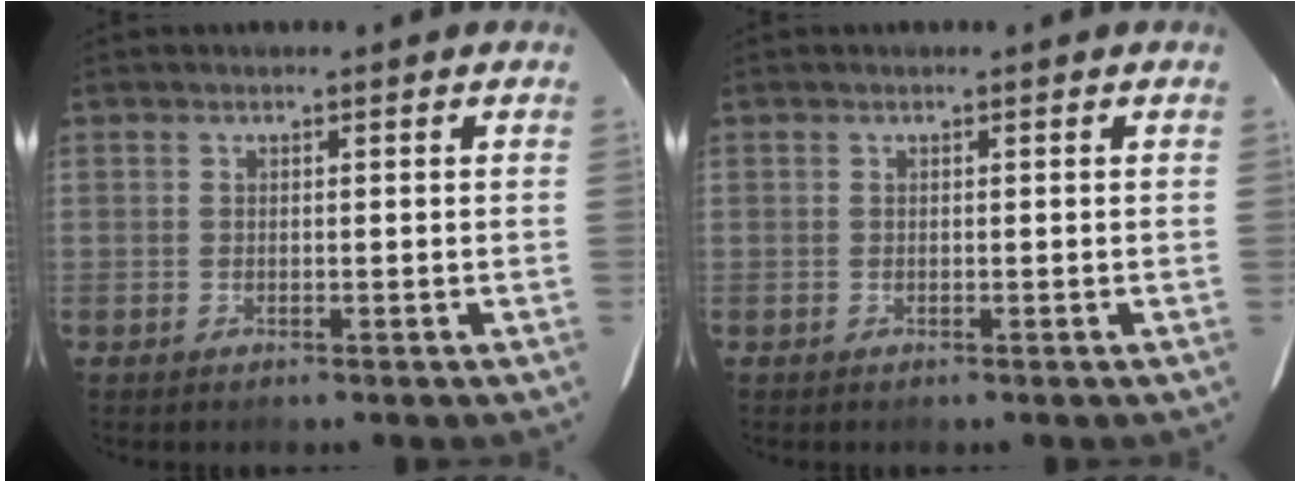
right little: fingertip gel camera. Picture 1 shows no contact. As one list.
[{"total": 0.0}]